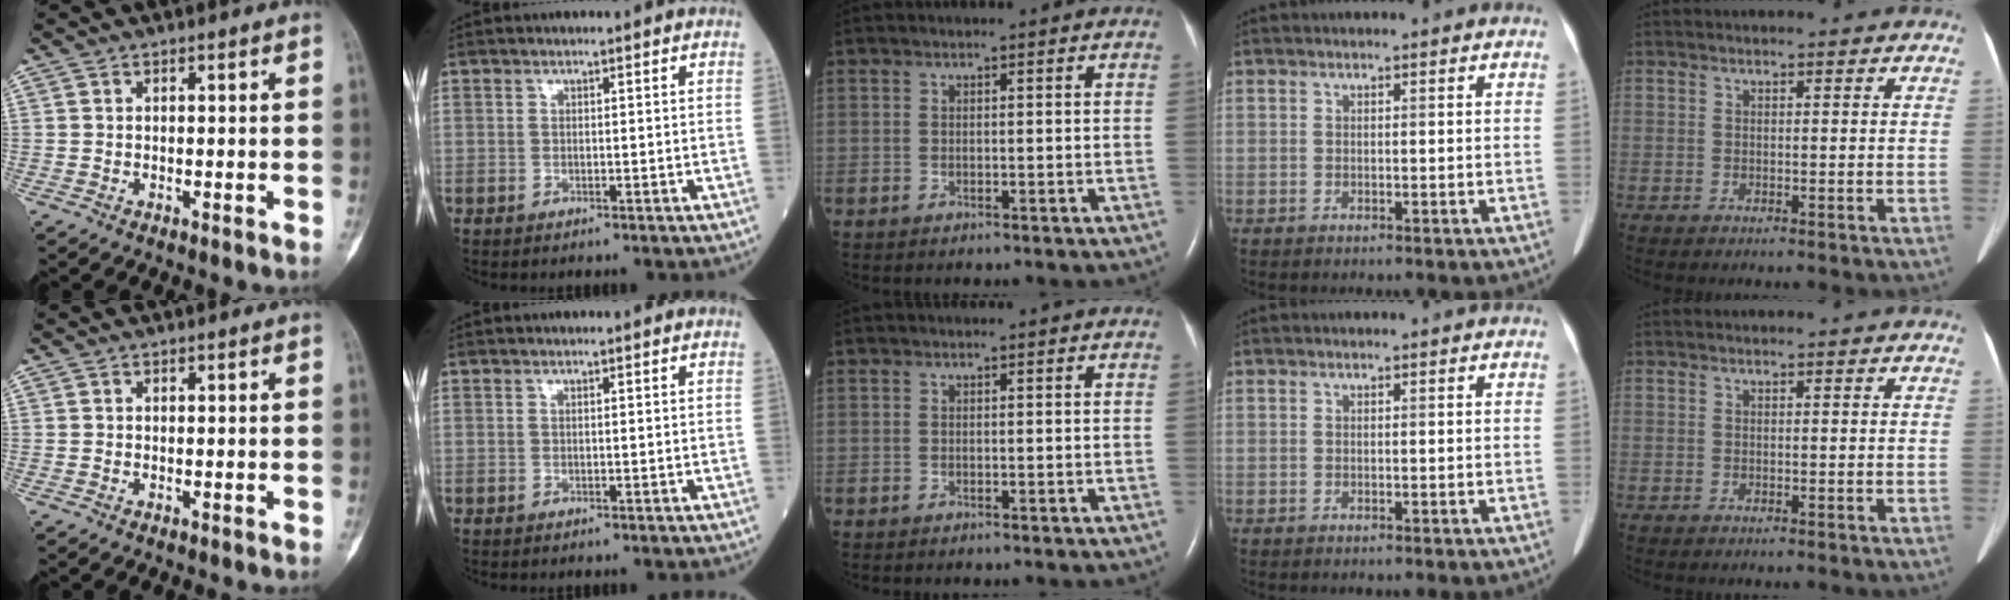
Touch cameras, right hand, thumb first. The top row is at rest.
{}